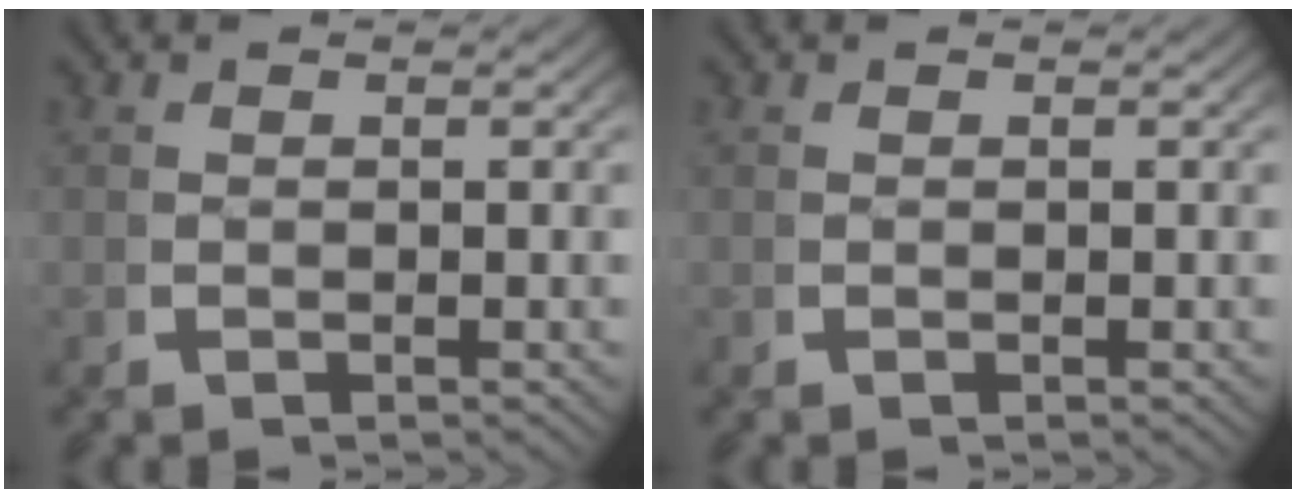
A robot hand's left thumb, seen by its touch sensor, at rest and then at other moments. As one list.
[{"total": 0.0}]